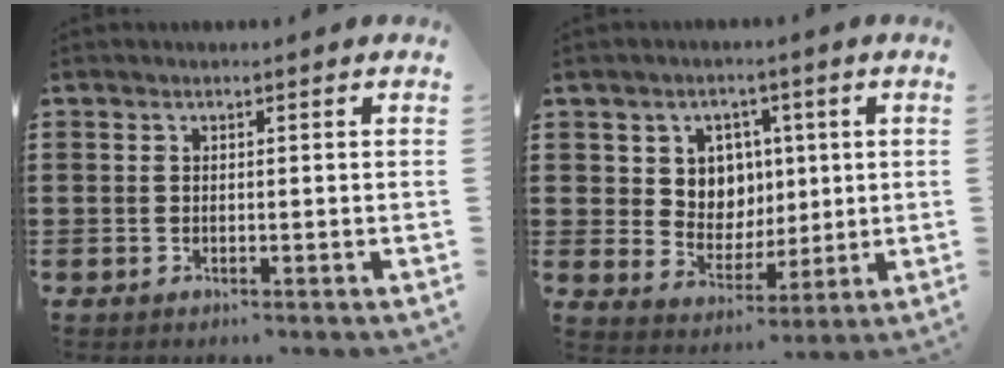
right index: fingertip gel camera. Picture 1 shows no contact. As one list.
[{"total": 6.3, "force": [2.0, 5.8, 1.5], "torque": [-0.054, 0.005, 0.036]}]